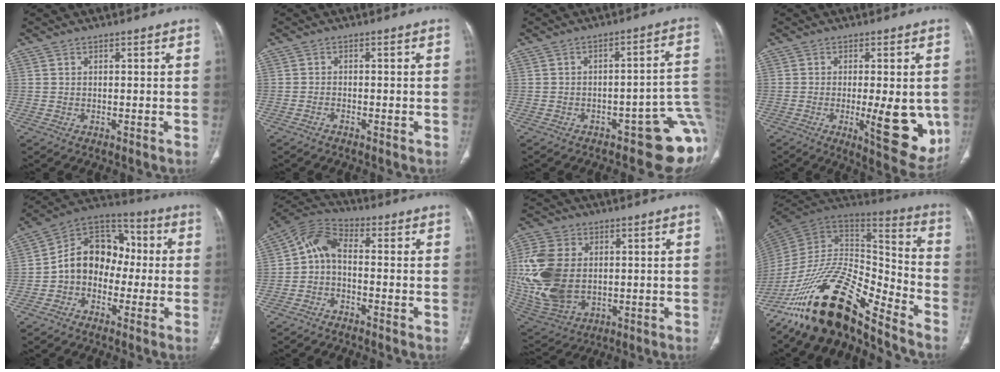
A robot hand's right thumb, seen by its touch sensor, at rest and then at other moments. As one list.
[{"total": 0.9, "force": [-0.7, 0.3, 0.3], "torque": [-0.009, 0.006, -0.015]}, {"total": 14.9, "force": [-6.2, 5.9, 12.2], "torque": [-0.077, 0.053, -0.069]}, {"total": 13.5, "force": [-2.4, 4.3, 12.6], "torque": [-0.149, -0.022, -0.022]}, {"total": 13.2, "force": [-1.5, 10.2, 8.1], "torque": [-0.096, 0.049, -0.043]}, {"total": 6.6, "force": [-1.4, 4.0, 5.0], "torque": [-0.093, 0.031, -0.041]}, {"total": 19.4, "force": [0.9, 13.3, 14.1], "torque": [-0.323, -0.011, 0.035]}, {"total": 24.4, "force": [-17.4, 8.5, 14.8], "torque": [-0.261, 0.088, -0.312]}]